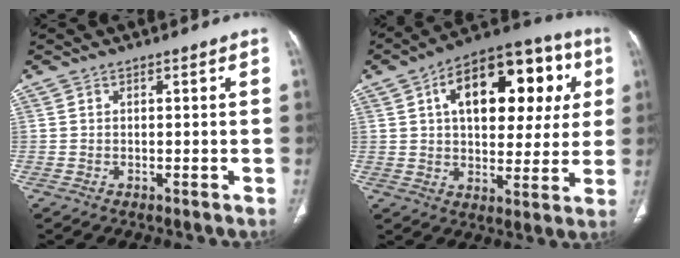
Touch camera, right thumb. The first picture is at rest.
{"total": 22.4, "force": [6.5, 12.3, 17.5], "torque": [-0.203, 0.021, 0.089]}